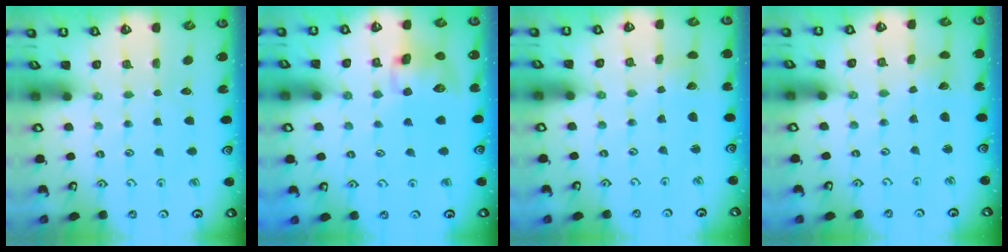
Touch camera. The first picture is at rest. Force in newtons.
{"total": 12.0, "press": 11.8, "slide": 2.0}
{"total": 2.3, "press": 2.3, "slide": 0.2}
{"total": 2.3, "press": 2.3, "slide": 0.2}